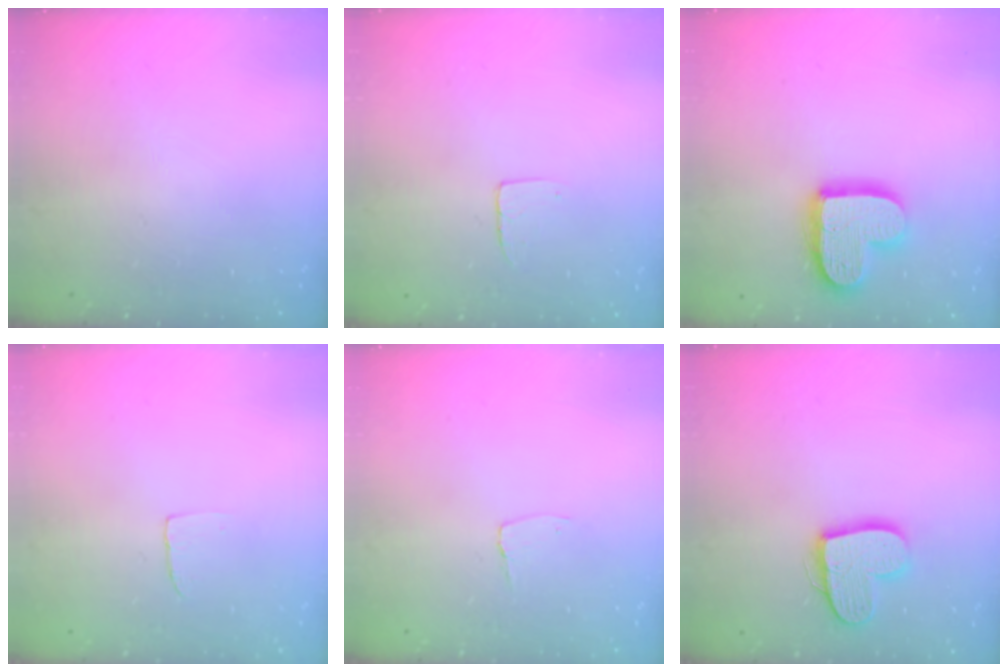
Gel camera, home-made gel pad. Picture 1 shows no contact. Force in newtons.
{"total": 3.8, "press": 3.8, "slide": 0.2}
{"total": 14.9, "press": 14.9, "slide": 1.1}
{"total": 2.4, "press": 2.4, "slide": 0.1}
{"total": 2.9, "press": 2.9, "slide": 0.3}
{"total": 13.4, "press": 13.4, "slide": 0.8}